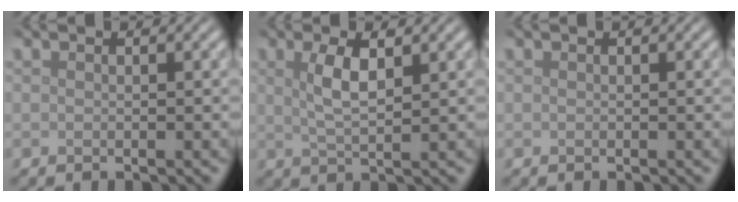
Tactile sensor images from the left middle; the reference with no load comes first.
{"total": 3.3, "force": [1.2, 1.0, 2.9], "torque": [-0.057, 0.003, 0.023]}
{"total": 0.0}